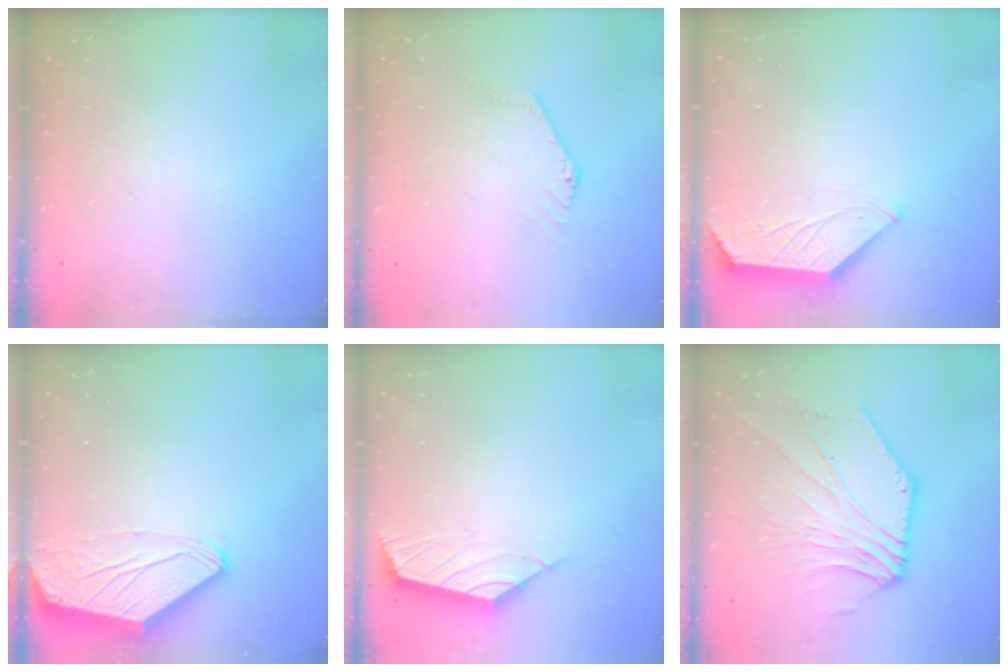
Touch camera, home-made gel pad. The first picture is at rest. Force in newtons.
{"total": 0.6, "press": 0.3, "slide": 0.5}
{"total": 1.1, "press": 1.1, "slide": 0.3}
{"total": 0.0}
{"total": 2.5, "press": 2.4, "slide": 0.7}
{"total": 7.9, "press": 7.8, "slide": 1.3}